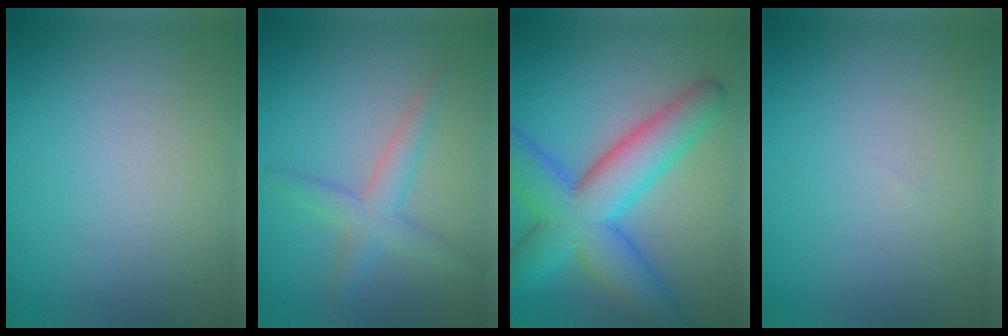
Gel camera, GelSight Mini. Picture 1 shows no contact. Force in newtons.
{"total": 2.9, "press": 2.9, "slide": 0.1}
{"total": 10.0, "press": 10.0, "slide": 0.2}
{"total": 0.0}